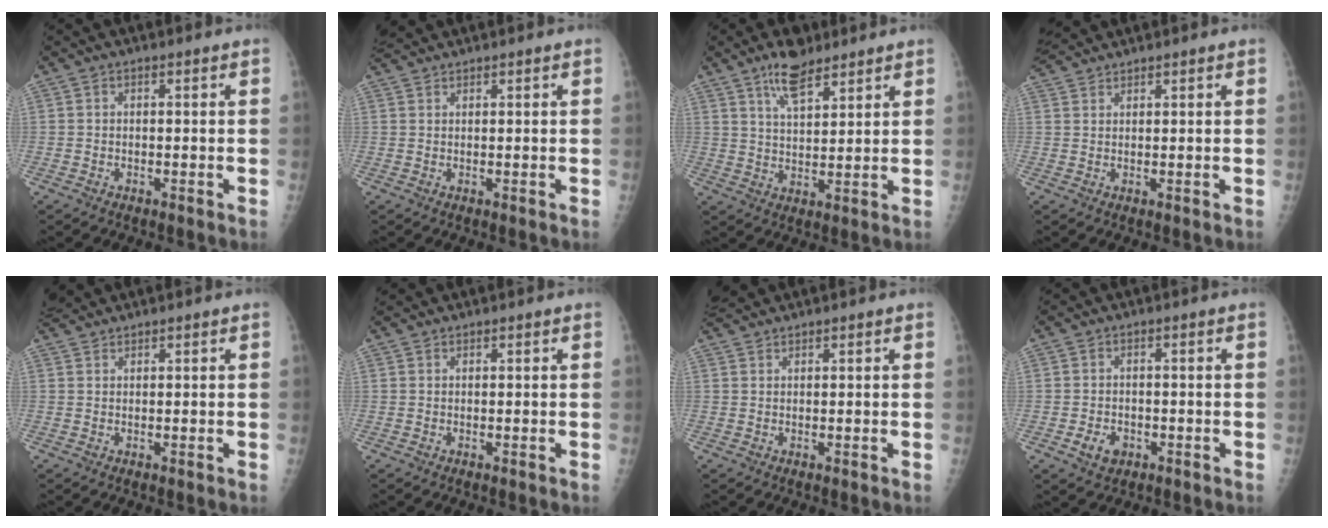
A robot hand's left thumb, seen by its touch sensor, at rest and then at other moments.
{"total": 2.4, "force": [2.4, 0.2, 0.4], "torque": [-0.010, 0.016, 0.051]}
{"total": 7.5, "force": [5.4, 2.8, 4.3], "torque": [-0.061, -0.032, 0.097]}
{"total": 4.7, "force": [4.6, 0.7, 1.1], "torque": [-0.029, 0.013, 0.095]}
{"total": 2.9, "force": [2.8, 0.3, 0.3], "torque": [-0.012, 0.014, 0.062]}
{"total": 0.7, "force": [0.6, 0.2, -0.1], "torque": [0.002, 0.005, 0.013]}
{"total": 2.9, "force": [2.8, 0.1, 0.5], "torque": [-0.015, 0.017, 0.060]}
{"total": 2.8, "force": [-0.9, 2.3, 1.4], "torque": [-0.012, 0.002, -0.008]}